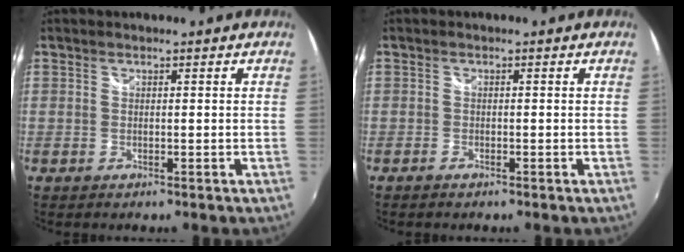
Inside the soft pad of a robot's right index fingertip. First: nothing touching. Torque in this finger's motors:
{"motor_torque": [0.13, 0.03, 0.13, 0.01]}